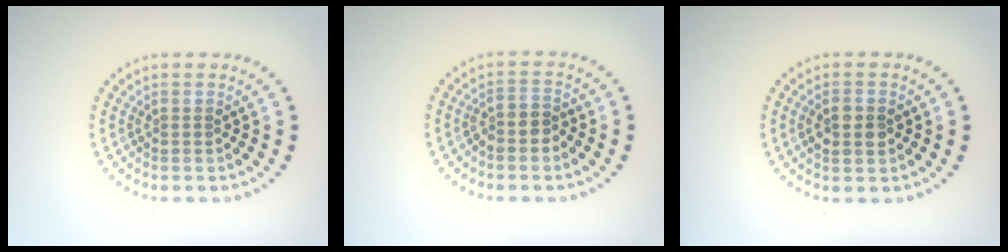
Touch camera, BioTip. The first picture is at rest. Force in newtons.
{"total": 2.2, "press": 1.9, "slide": 1.2}
{"total": 2.1, "press": 2.1, "slide": 0.2}